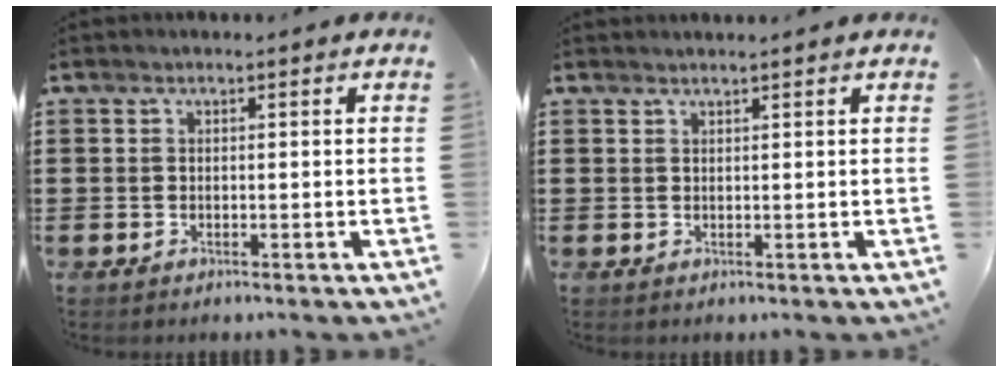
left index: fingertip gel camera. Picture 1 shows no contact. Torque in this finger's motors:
{"motor_torque": [0.26, 1.00, 0.05, 0.00]}